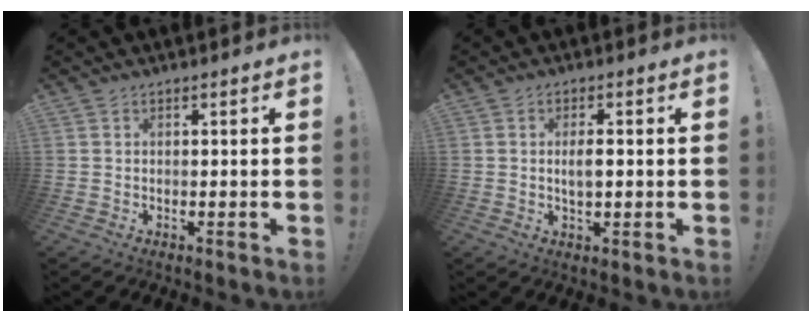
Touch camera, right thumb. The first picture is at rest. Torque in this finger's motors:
{"motor_torque": [0.06, -0.05, 0.11, 0.22, 0.03]}